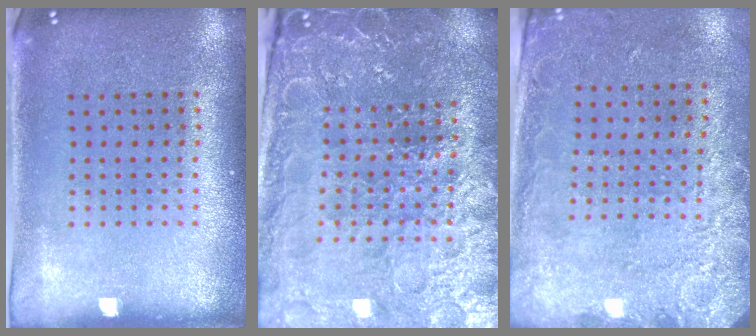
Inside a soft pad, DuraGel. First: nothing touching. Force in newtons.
{"total": 4.2, "press": 4.1, "slide": 0.9}
{"total": 2.7, "press": 2.0, "slide": 1.8}